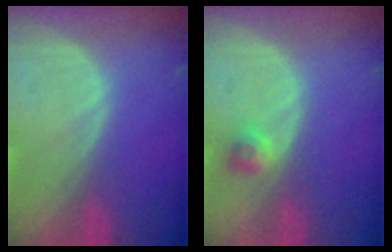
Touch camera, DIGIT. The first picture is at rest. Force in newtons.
{"total": 2.4, "press": 2.1, "slide": 1.2}